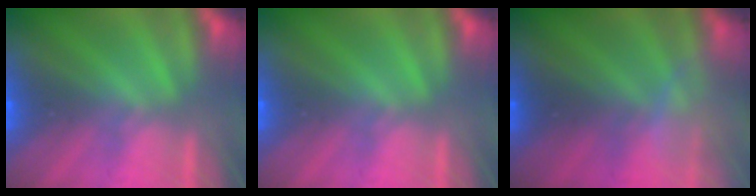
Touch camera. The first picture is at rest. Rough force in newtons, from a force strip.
{"total": 0.0}
{"total": 2.4}